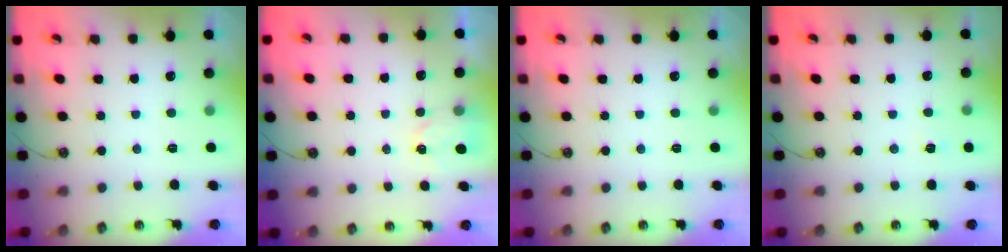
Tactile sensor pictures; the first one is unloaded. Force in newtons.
{"total": 2.7, "press": 2.7, "slide": 0.4}
{"total": 0.0}
{"total": 2.2, "press": 2.2, "slide": 0.3}